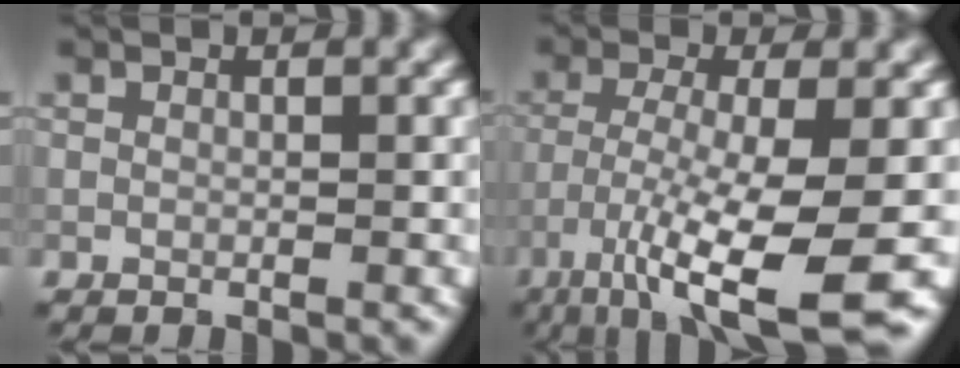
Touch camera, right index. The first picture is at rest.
{"total": 10.1, "force": [-5.3, 2.0, 8.4], "torque": [-0.154, -0.018, -0.092]}